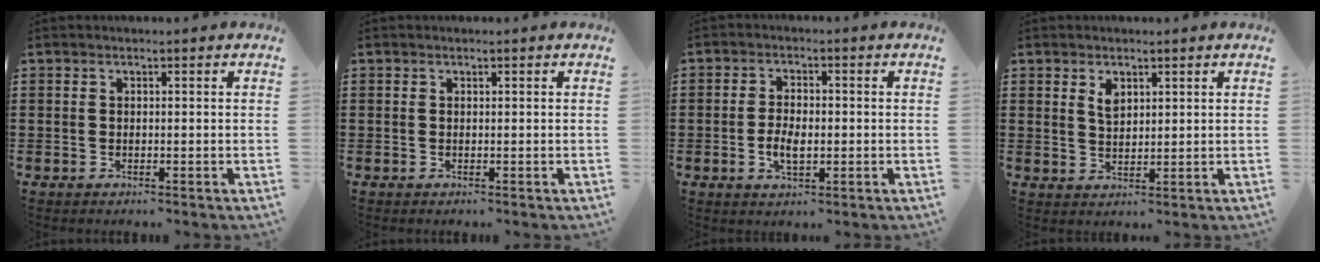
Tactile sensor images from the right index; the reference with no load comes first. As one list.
[{"total": 0.0}, {"total": 3.7, "force": [-0.8, 1.8, 3.2], "torque": [-0.065, 0.002, -0.015]}, {"total": 2.2, "force": [1.3, 1.2, 1.3], "torque": [-0.023, -0.001, 0.023]}]